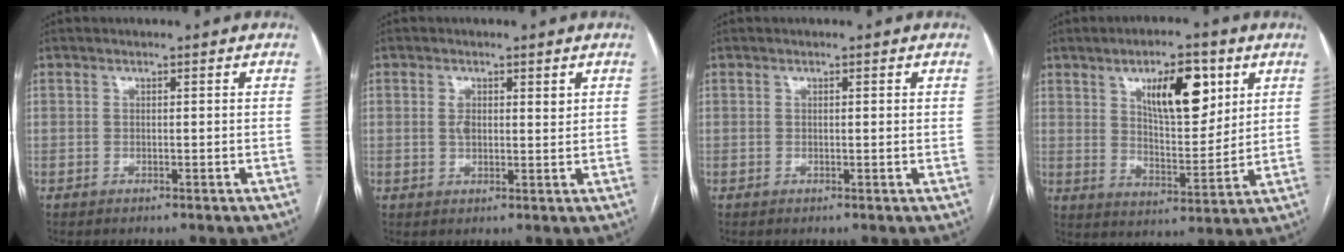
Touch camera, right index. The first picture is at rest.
{"total": 2.9, "force": [1.1, 1.5, 2.2], "torque": [-0.038, 0.006, 0.019]}
{"total": 0.6, "force": [0.3, 0.1, 0.5], "torque": [-0.010, 0.000, 0.003]}
{"total": 11.8, "force": [5.4, 4.3, 9.6], "torque": [-0.156, 0.005, 0.094]}